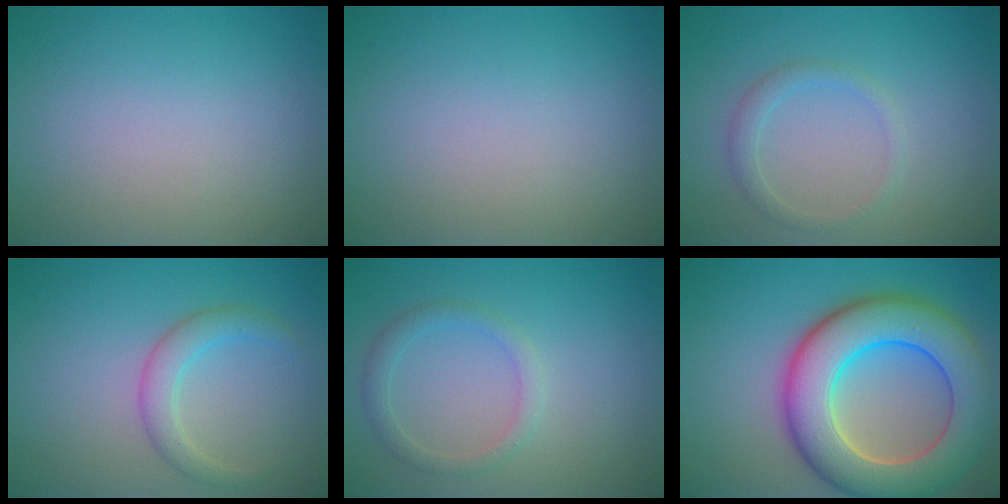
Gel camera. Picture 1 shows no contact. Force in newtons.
{"total": 0.0}
{"total": 1.5, "press": 1.5, "slide": 0.1}
{"total": 2.6, "press": 2.6, "slide": 0.2}
{"total": 1.8, "press": 1.8, "slide": 0.1}
{"total": 11.0, "press": 11.0, "slide": 0.6}